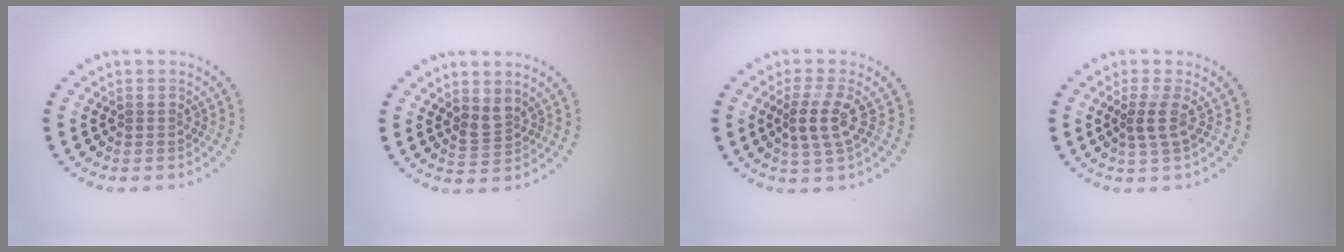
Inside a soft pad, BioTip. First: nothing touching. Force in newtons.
{"total": 1.7, "press": 1.3, "slide": 1.1}
{"total": 2.9, "press": 2.5, "slide": 1.3}
{"total": 1.7, "press": 1.1, "slide": 1.3}